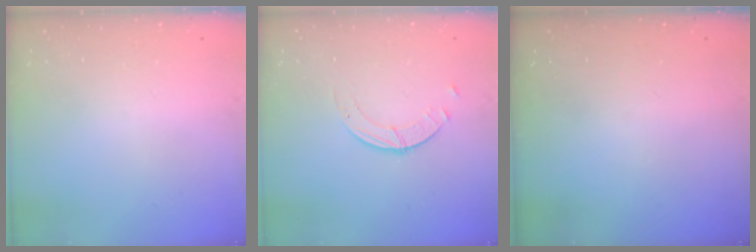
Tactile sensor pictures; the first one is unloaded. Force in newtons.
{"total": 1.4, "press": 1.4, "slide": 0.2}
{"total": 0.0}